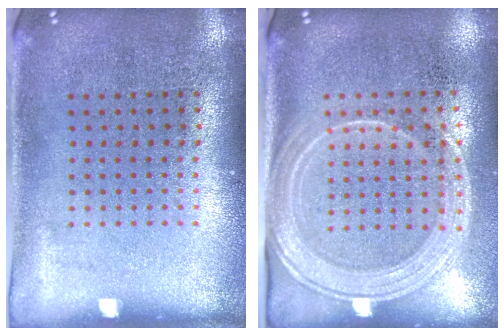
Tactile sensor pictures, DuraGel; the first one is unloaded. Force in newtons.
{"total": 2.1, "press": 1.8, "slide": 1.1}